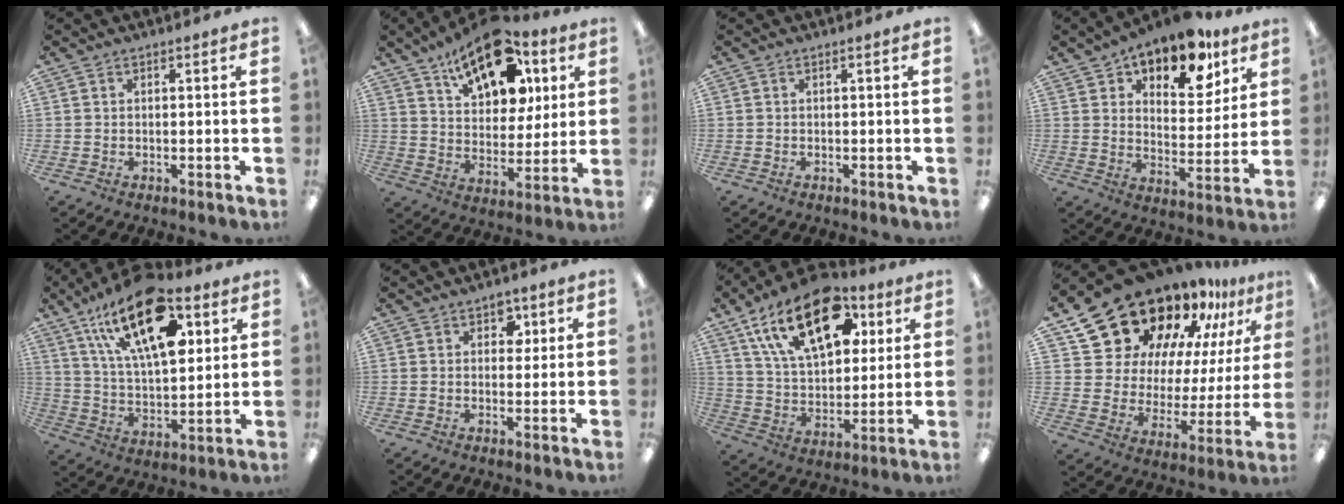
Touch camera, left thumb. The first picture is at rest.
{"total": 19.9, "force": [12.0, 10.6, 11.8], "torque": [-0.176, -0.055, 0.207]}
{"total": 0.0}
{"total": 15.5, "force": [12.0, 6.9, 7.0], "torque": [-0.109, -0.076, 0.208]}
{"total": 23.5, "force": [12.5, 11.1, 16.5], "torque": [-0.271, -0.053, 0.211]}
{"total": 3.8, "force": [1.9, 2.9, 1.5], "torque": [-0.005, -0.005, 0.027]}
{"total": 22.6, "force": [11.5, 12.7, 14.8], "torque": [-0.251, -0.040, 0.201]}
{"total": 21.7, "force": [18.7, 9.3, 5.7], "torque": [-0.113, -0.154, 0.344]}